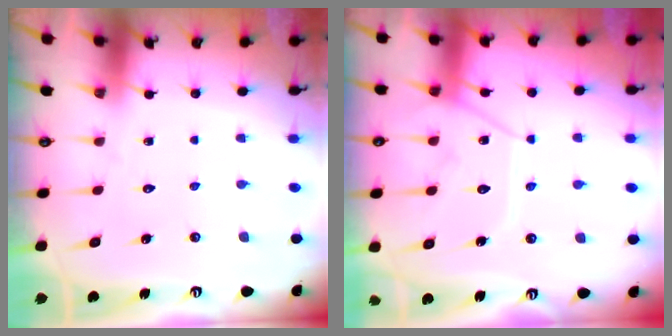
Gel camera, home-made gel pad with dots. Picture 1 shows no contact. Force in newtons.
{"total": 12.9, "press": 12.9, "slide": 1.2}